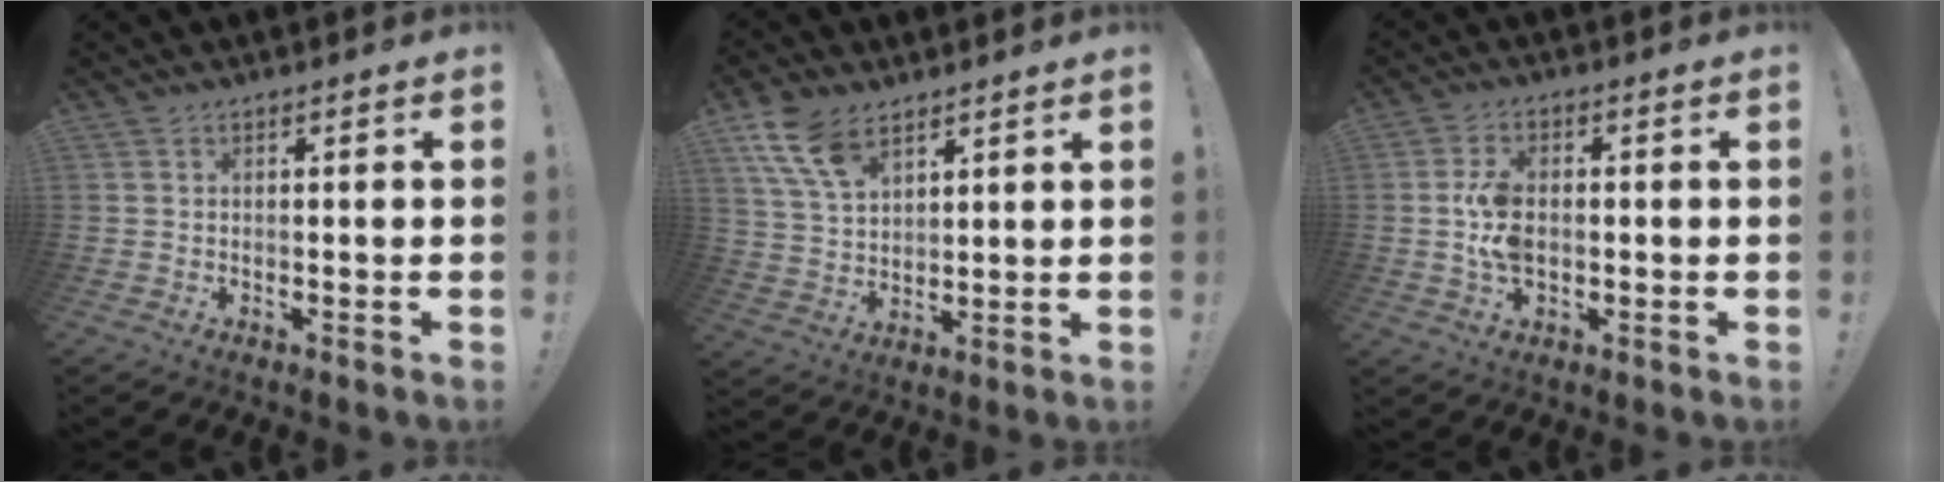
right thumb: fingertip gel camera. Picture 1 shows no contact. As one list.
[{"total": 12.1, "force": [7.4, 7.1, 6.5], "torque": [-0.124, -0.025, 0.146]}, {"total": 7.9, "force": [-0.4, 4.7, 6.3], "torque": [-0.121, 0.001, -0.009]}]